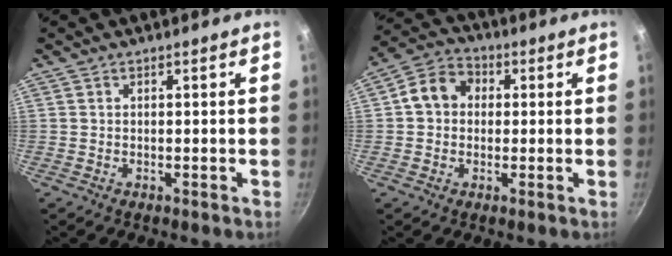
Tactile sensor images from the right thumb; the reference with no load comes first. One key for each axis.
{"total": 7.9, "fx": 0.7, "fy": 6.5, "fz": 4.4, "tx": -0.062, "ty": 0.022, "tz": 0.000}